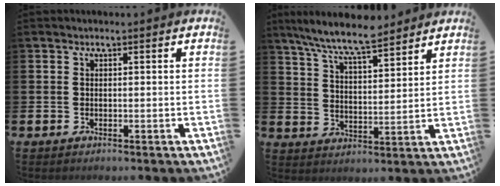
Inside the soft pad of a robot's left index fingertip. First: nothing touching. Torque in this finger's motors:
{"motor_torque": [1.09, -1.05, 0.96, 0.21]}